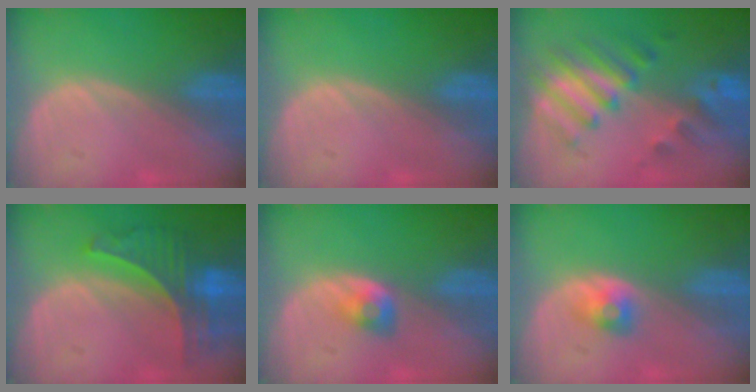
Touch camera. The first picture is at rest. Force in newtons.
{"total": 0.0}
{"total": 7.9, "press": 7.7, "slide": 1.8}
{"total": 7.8, "press": 6.8, "slide": 3.8}
{"total": 2.8, "press": 2.5, "slide": 1.3}
{"total": 2.7, "press": 2.4, "slide": 1.1}